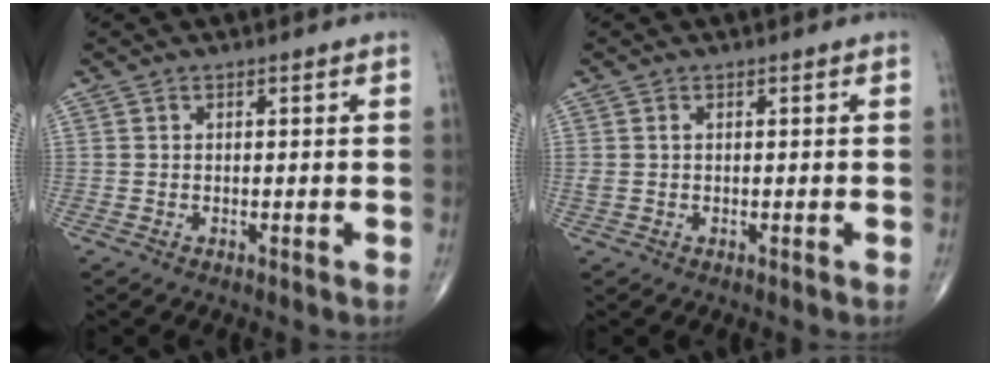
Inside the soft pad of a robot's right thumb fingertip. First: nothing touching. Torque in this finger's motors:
{"motor_torque": [0.01, -0.06, 0.36, 0.21, 0.04]}